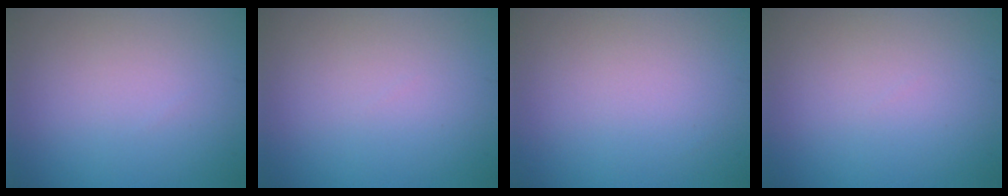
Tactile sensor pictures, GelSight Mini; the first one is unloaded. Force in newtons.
{"total": 0.0}
{"total": 0.0}
{"total": 0.0}